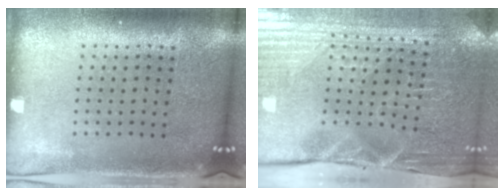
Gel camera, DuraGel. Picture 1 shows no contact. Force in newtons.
{"total": 4.2, "press": 4.1, "slide": 0.8}